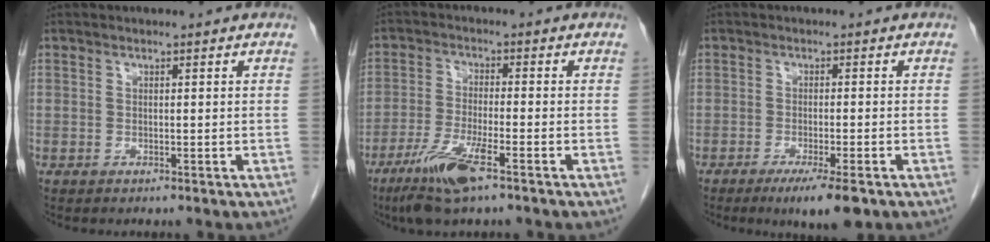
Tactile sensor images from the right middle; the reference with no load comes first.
{"total": 8.4, "force": [-5.1, 0.9, 6.6], "torque": [-0.138, -0.019, -0.094]}
{"total": 5.9, "force": [-3.7, 0.4, 4.6], "torque": [-0.070, -0.016, -0.057]}